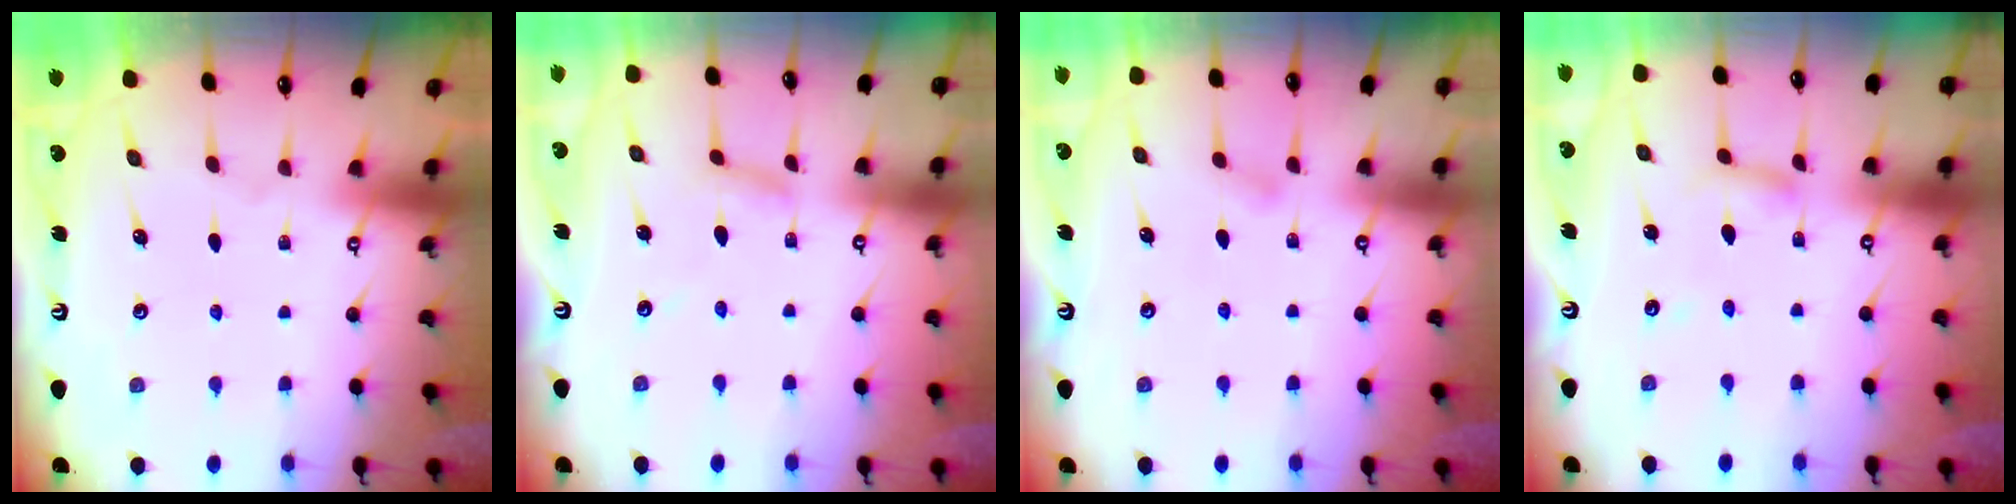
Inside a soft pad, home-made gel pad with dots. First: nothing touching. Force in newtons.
{"total": 4.1, "press": 4.1, "slide": 0.3}
{"total": 3.7, "press": 3.6, "slide": 0.4}
{"total": 4.8, "press": 4.7, "slide": 0.4}